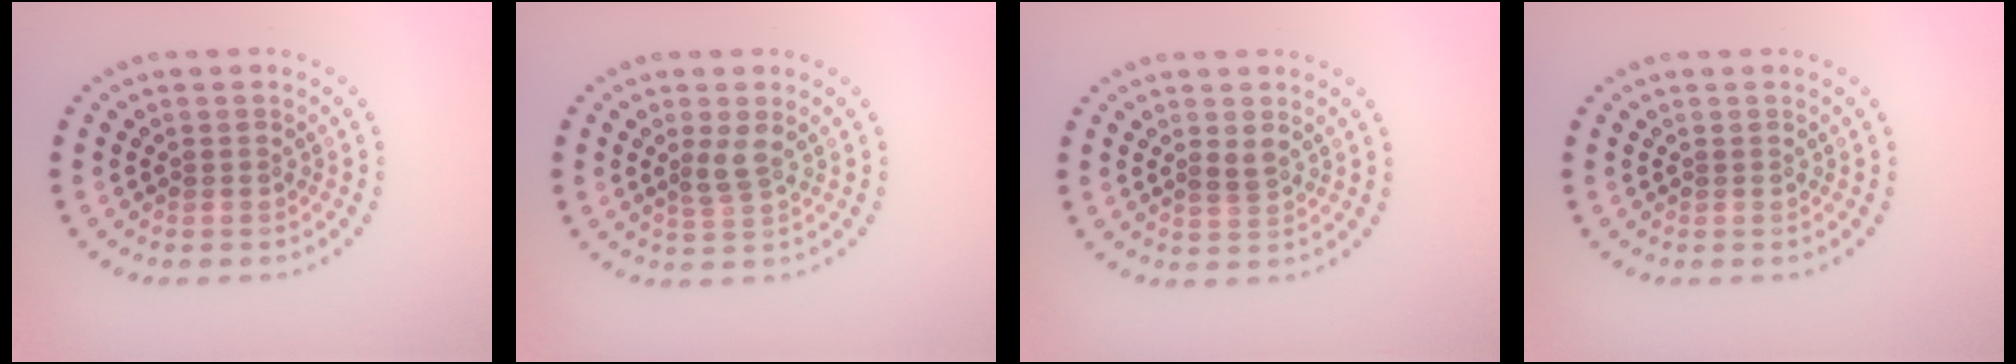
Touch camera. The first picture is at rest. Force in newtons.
{"total": 1.7, "press": 1.4, "slide": 1.0}
{"total": 1.2, "press": 1.1, "slide": 0.3}
{"total": 0.0}